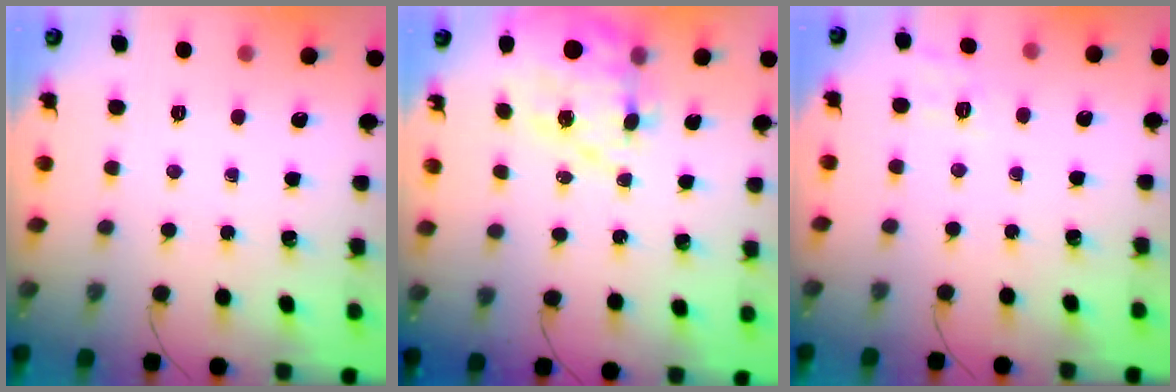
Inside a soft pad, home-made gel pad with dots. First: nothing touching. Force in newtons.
{"total": 17.9, "press": 17.4, "slide": 4.3}
{"total": 3.7, "press": 2.9, "slide": 2.2}